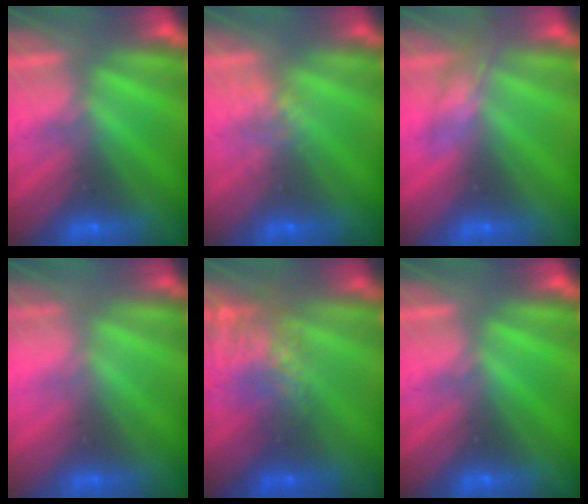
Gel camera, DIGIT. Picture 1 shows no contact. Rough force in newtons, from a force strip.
{"total": 2.2}
{"total": 2.3}
{"total": 2.4}
{"total": 7.4}
{"total": 0.0}